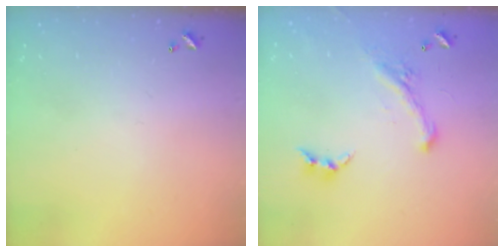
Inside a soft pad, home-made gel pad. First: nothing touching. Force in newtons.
{"total": 1.9, "press": 1.3, "slide": 1.4}